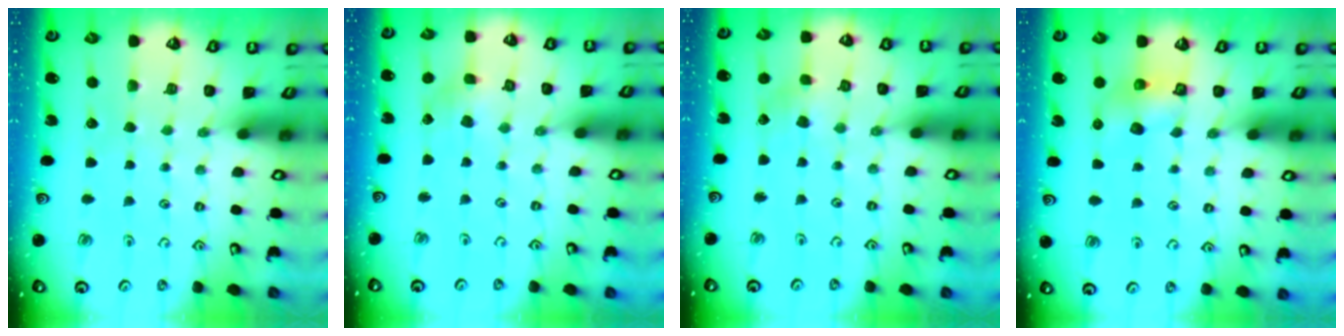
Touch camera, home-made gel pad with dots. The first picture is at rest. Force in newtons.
{"total": 2.9, "press": 2.9, "slide": 0.1}
{"total": 2.5, "press": 2.5, "slide": 0.5}
{"total": 7.6, "press": 7.6, "slide": 0.6}